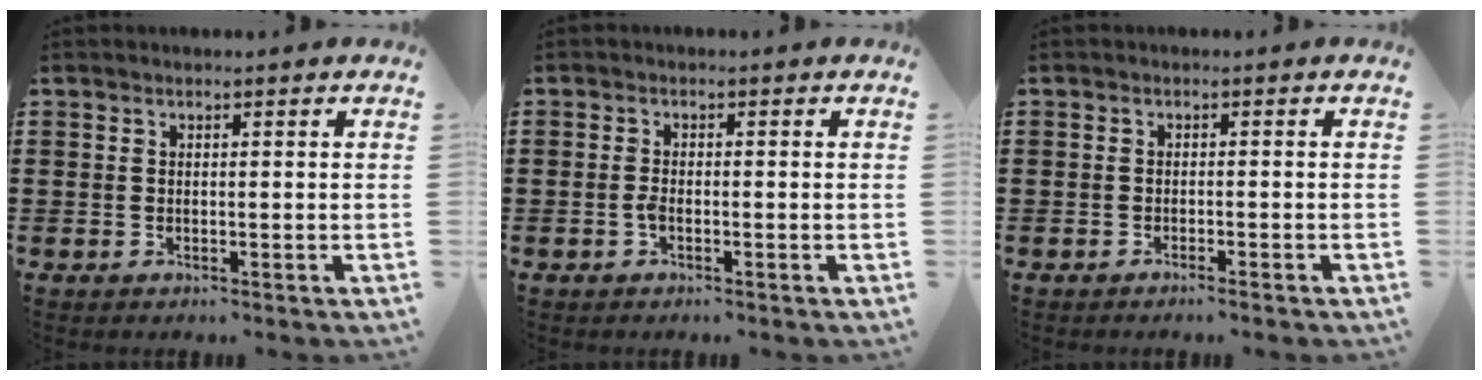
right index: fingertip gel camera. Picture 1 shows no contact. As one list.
[{"total": 1.3, "force": [-0.6, 0.4, 1.1], "torque": [-0.030, -0.004, -0.013]}, {"total": 1.0, "force": [-0.9, -0.2, 0.3], "torque": [-0.005, 0.000, -0.019]}]